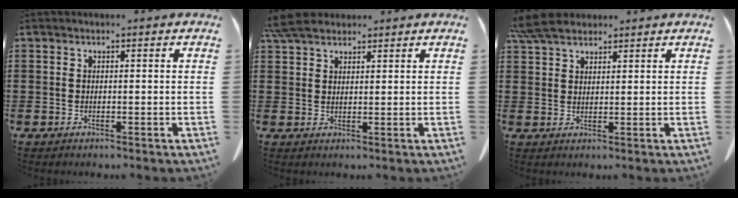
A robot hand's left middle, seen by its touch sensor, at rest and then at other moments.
{"total": 4.5, "force": [3.8, 1.5, 1.9], "torque": [-0.047, -0.001, 0.074]}
{"total": 5.1, "force": [4.3, 1.6, 2.3], "torque": [-0.057, -0.002, 0.083]}